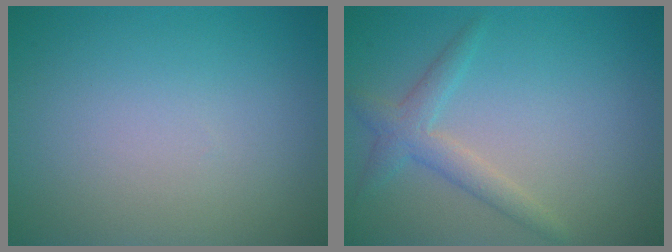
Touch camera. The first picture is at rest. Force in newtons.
{"total": 2.4, "press": 2.4, "slide": 0.2}